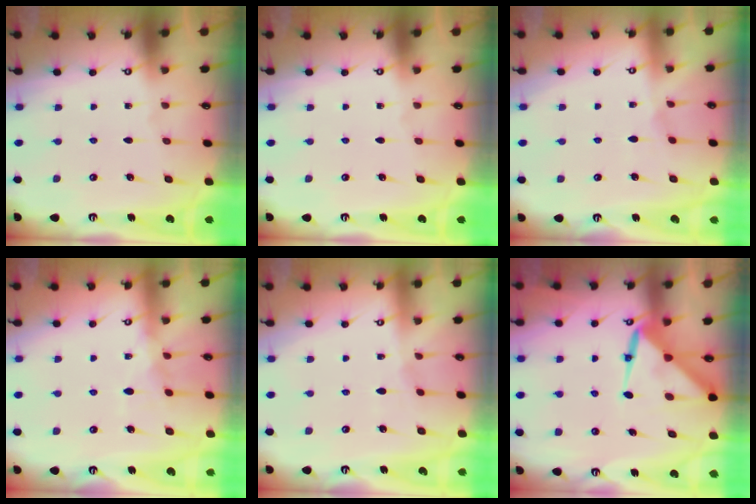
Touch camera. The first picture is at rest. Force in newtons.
{"total": 0.0}
{"total": 3.7, "press": 3.6, "slide": 0.5}
{"total": 9.1, "press": 9.1, "slide": 0.8}
{"total": 2.8, "press": 2.8, "slide": 0.4}
{"total": 8.9, "press": 8.9, "slide": 0.8}